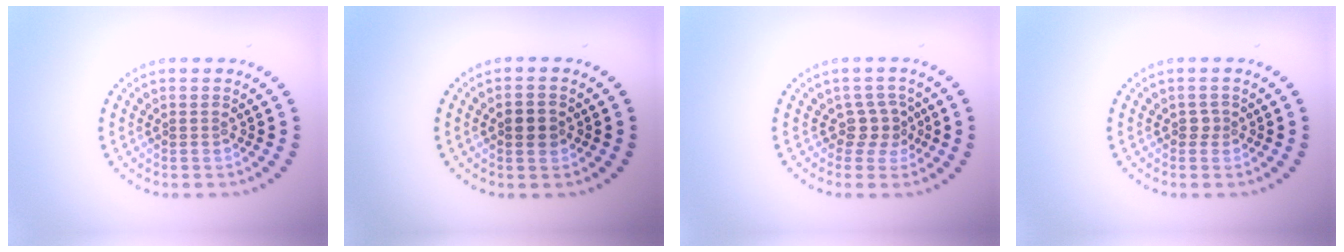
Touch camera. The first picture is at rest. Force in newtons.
{"total": 2.1, "press": 2.1, "slide": 0.0}
{"total": 2.1, "press": 1.6, "slide": 1.4}
{"total": 0.9, "press": 0.6, "slide": 0.6}